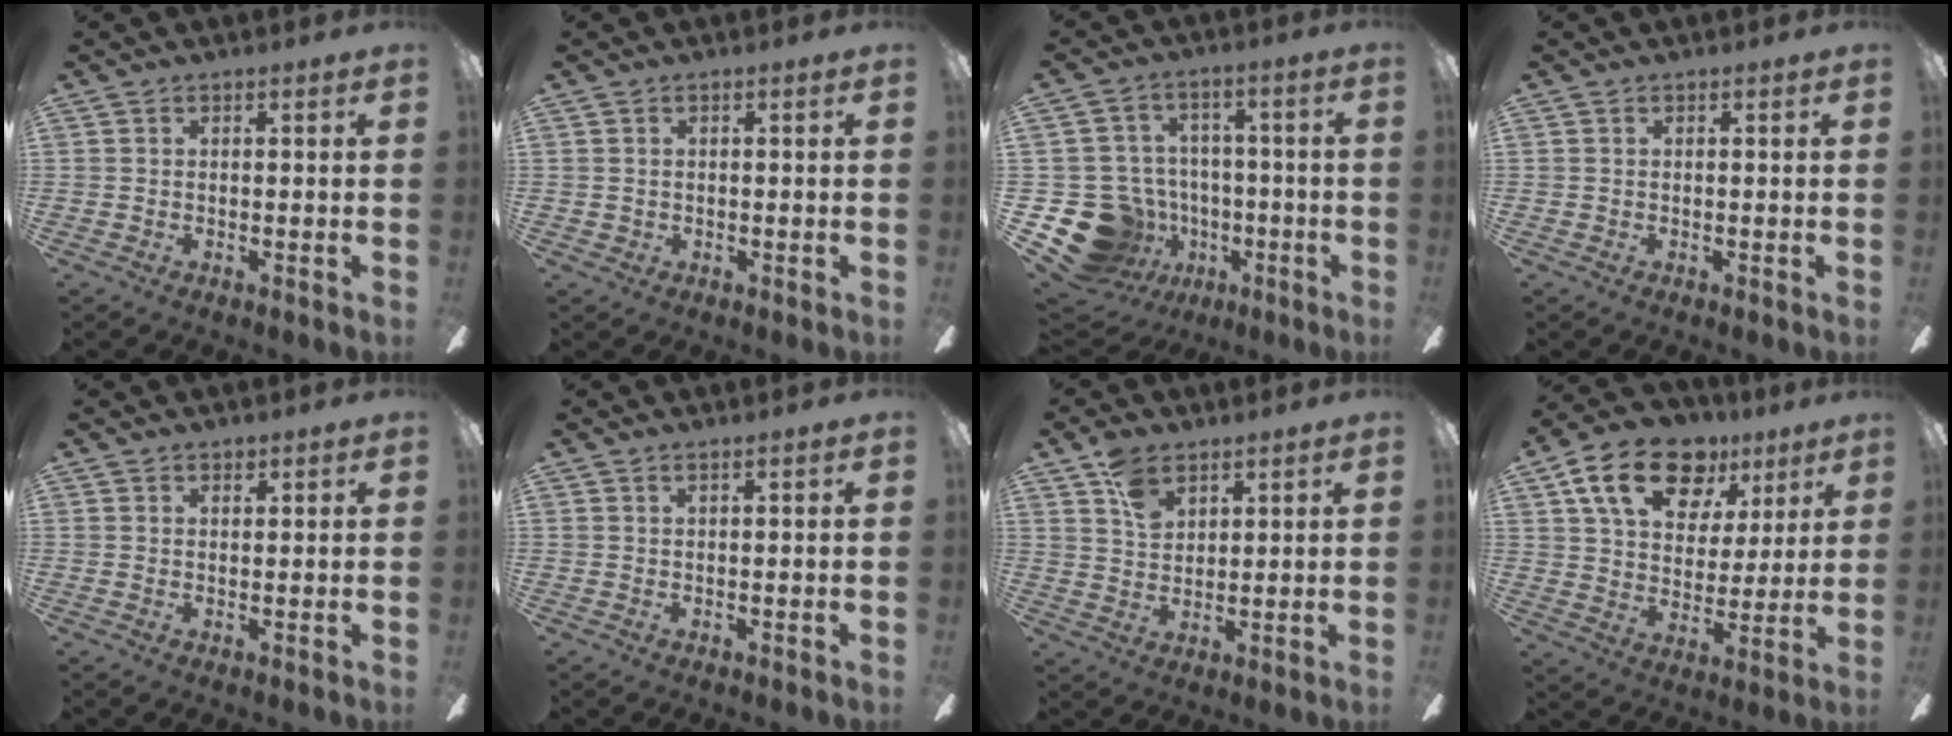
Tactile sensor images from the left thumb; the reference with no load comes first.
{"total": 1.0, "force": [0.2, 1.0, 0.1], "torque": [-0.004, 0.005, 0.001]}
{"total": 16.5, "force": [-6.4, 13.9, 6.1], "torque": [-0.143, 0.039, -0.083]}
{"total": 0.0}
{"total": 1.3, "force": [1.1, 0.6, 0.1], "torque": [-0.002, -0.001, 0.022]}
{"total": 0.6, "force": [0.5, 0.0, 0.4], "torque": [-0.009, 0.000, 0.009]}
{"total": 6.9, "force": [4.5, 4.1, 3.3], "torque": [-0.056, -0.012, 0.082]}
{"total": 18.4, "force": [10.1, 11.5, 10.2], "torque": [-0.164, -0.034, 0.181]}